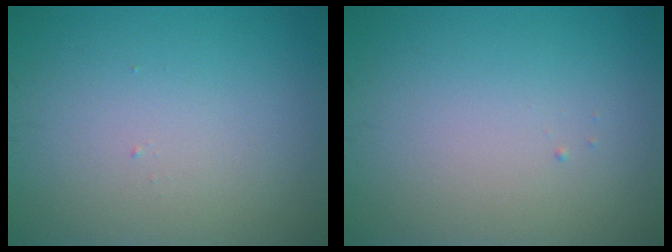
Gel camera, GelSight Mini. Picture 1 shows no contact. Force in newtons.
{"total": 0.0}